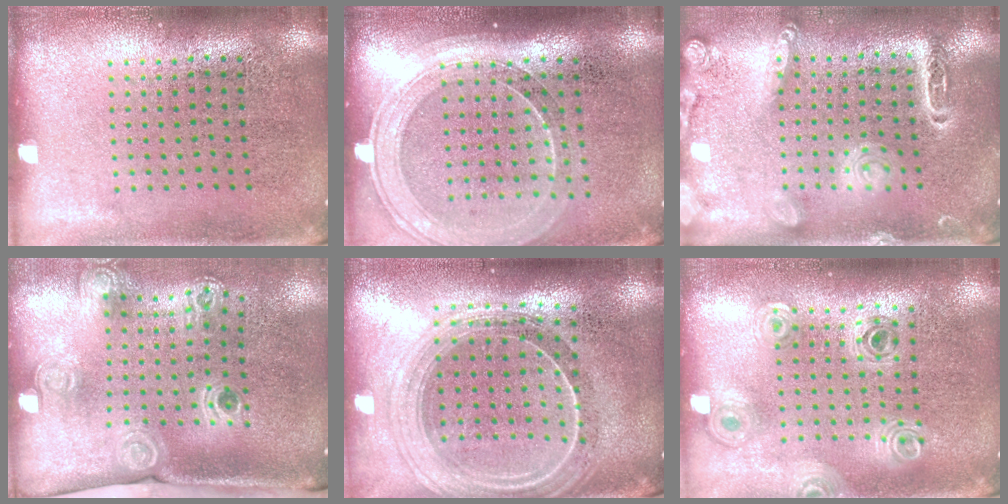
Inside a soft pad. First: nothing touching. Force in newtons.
{"total": 1.8, "press": 1.6, "slide": 0.8}
{"total": 2.0, "press": 1.9, "slide": 0.6}
{"total": 2.3, "press": 1.6, "slide": 1.6}
{"total": 2.2, "press": 2.0, "slide": 1.1}
{"total": 0.8, "press": 0.8, "slide": 0.1}